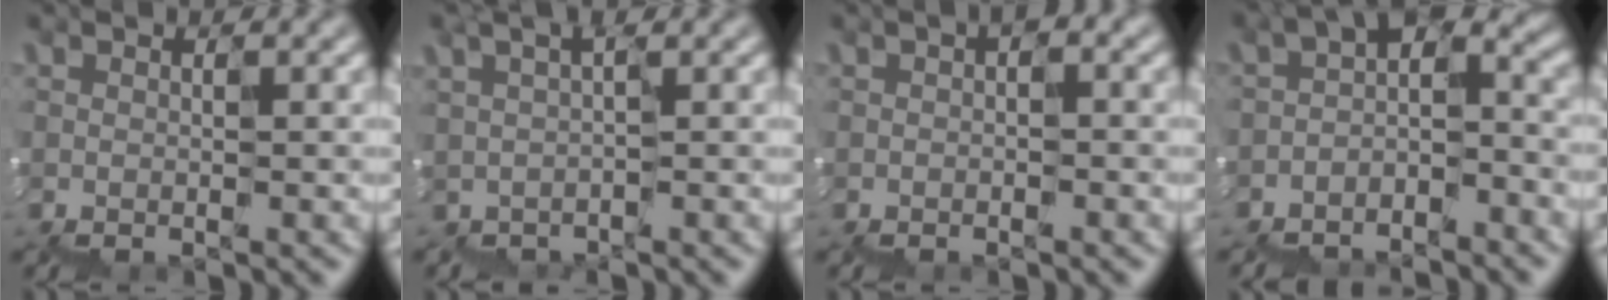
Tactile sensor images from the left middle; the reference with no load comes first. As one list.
[{"total": 1.0, "force": [0.1, 0.2, 0.9], "torque": [-0.016, 0.006, -0.001]}, {"total": 1.2, "force": [-0.1, 0.4, 1.1], "torque": [-0.016, 0.002, 0.001]}, {"total": 4.2, "force": [-2.9, 1.8, 2.5], "torque": [-0.055, 0.010, -0.055]}]